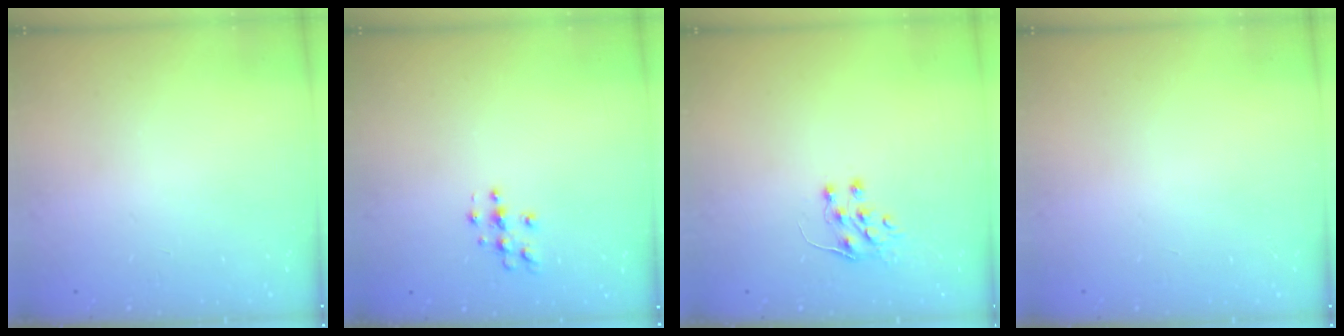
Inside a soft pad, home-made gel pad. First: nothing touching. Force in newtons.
{"total": 4.1, "press": 4.1, "slide": 0.5}
{"total": 6.0, "press": 5.9, "slide": 0.7}
{"total": 0.0}